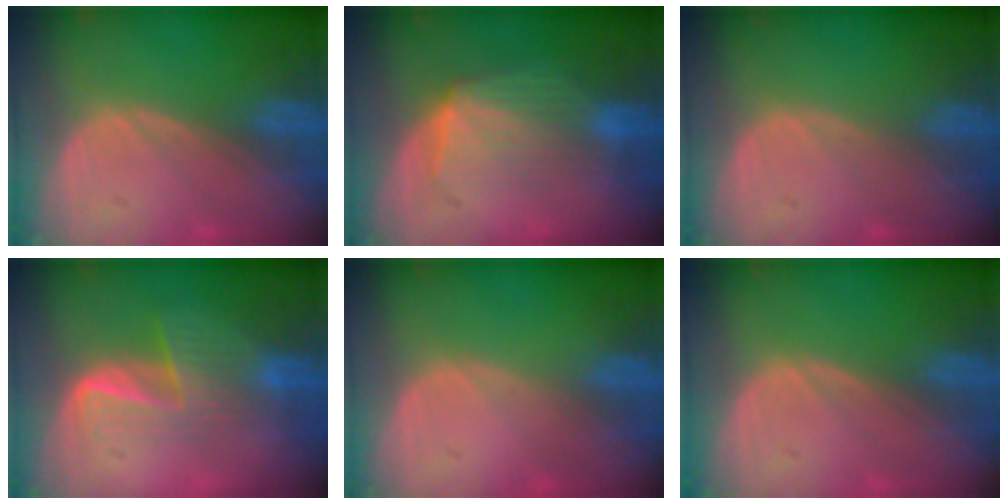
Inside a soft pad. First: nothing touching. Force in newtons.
{"total": 7.2, "press": 6.6, "slide": 2.9}
{"total": 0.0}
{"total": 7.1, "press": 5.8, "slide": 4.1}
{"total": 0.0}
{"total": 0.0}